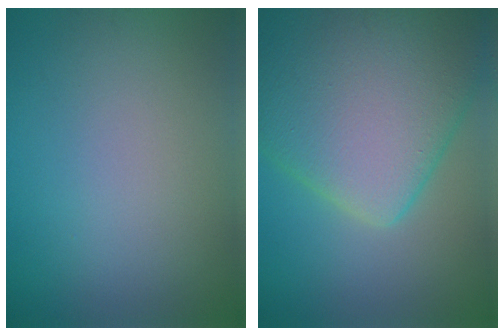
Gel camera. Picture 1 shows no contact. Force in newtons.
{"total": 13.9, "press": 13.8, "slide": 0.6}